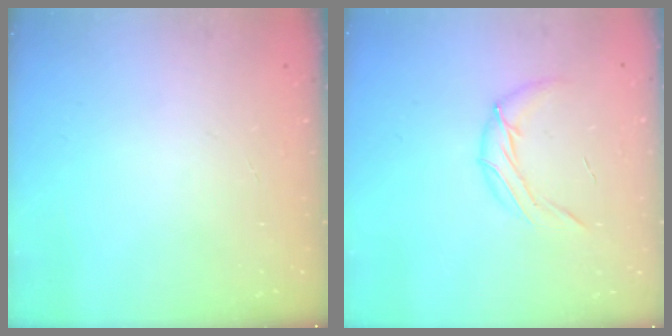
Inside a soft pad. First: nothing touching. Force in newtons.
{"total": 9.6, "press": 9.4, "slide": 1.9}